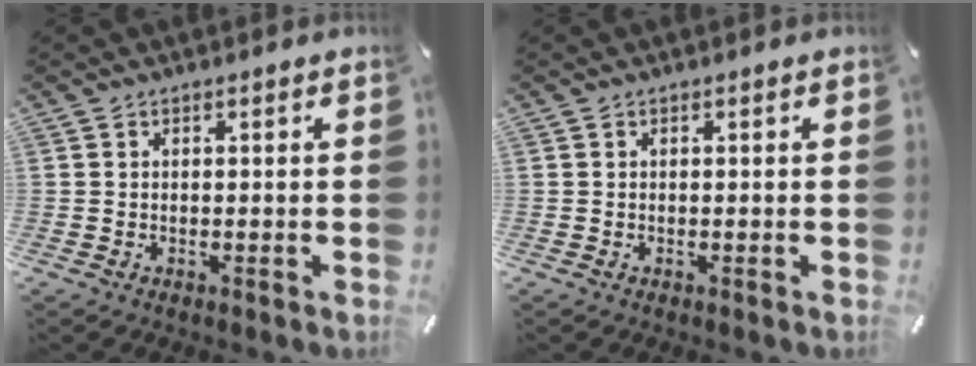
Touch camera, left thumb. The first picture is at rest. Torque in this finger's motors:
{"motor_torque": [0.00, 0.00, -0.03, 0.03, 0.00]}